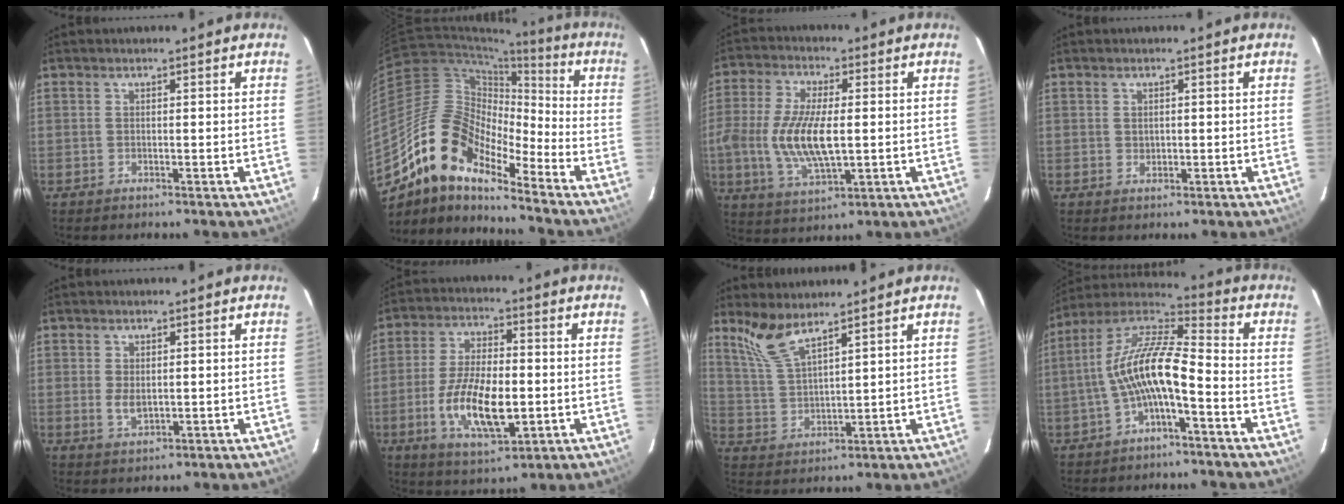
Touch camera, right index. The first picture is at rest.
{"total": 15.4, "force": [-11.6, 5.3, 8.6], "torque": [-0.141, 0.003, -0.235]}
{"total": 13.4, "force": [-1.0, 5.5, 12.1], "torque": [-0.251, -0.007, -0.019]}
{"total": 1.2, "force": [0.2, 1.1, 0.3], "torque": [-0.003, 0.001, 0.006]}
{"total": 2.9, "force": [0.2, 1.8, 2.3], "torque": [-0.043, -0.004, 0.007]}
{"total": 13.8, "force": [-3.2, 5.9, 12.0], "torque": [-0.240, -0.010, -0.052]}
{"total": 7.3, "force": [5.8, 1.5, 4.1], "torque": [-0.091, 0.001, 0.132]}
{"total": 12.4, "force": [-3.6, 3.2, 11.4], "torque": [-0.233, 0.014, -0.070]}